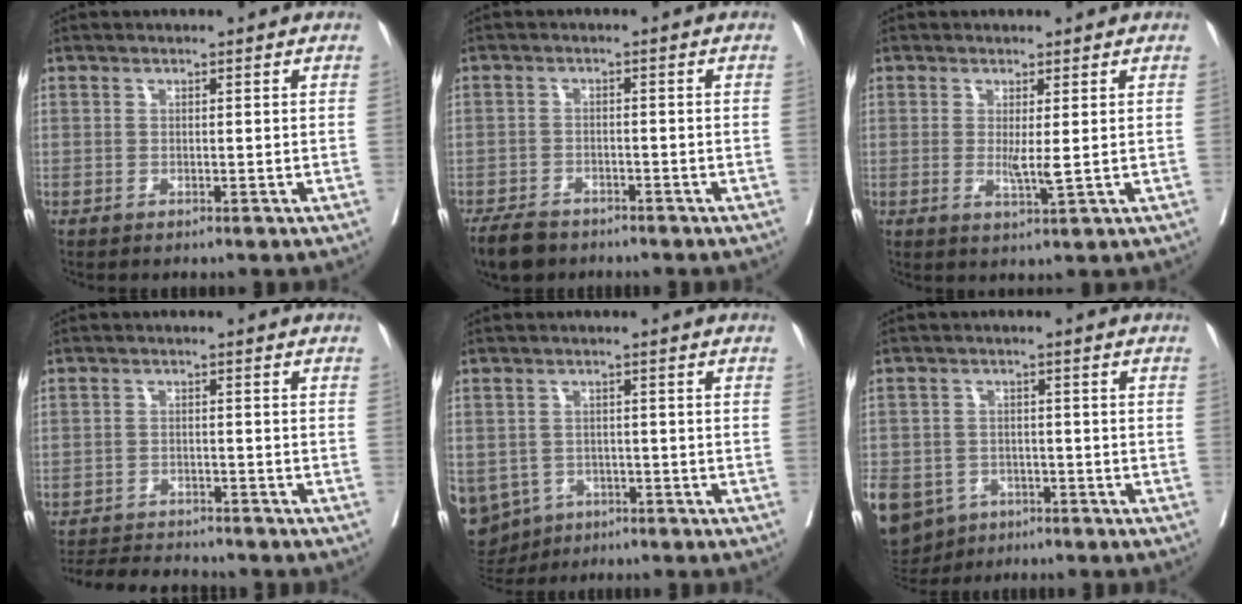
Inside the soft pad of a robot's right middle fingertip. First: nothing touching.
{"total": 5.3, "force": [-4.4, 2.3, 1.8], "torque": [-0.032, -0.005, -0.074]}
{"total": 2.6, "force": [0.2, 0.1, 2.6], "torque": [-0.053, -0.009, 0.008]}
{"total": 7.7, "force": [-7.5, 1.0, 1.7], "torque": [-0.027, -0.004, -0.117]}
{"total": 10.4, "force": [-5.2, 8.7, 2.4], "torque": [-0.095, -0.001, -0.065]}
{"total": 11.4, "force": [-6.7, 8.5, 3.6], "torque": [-0.113, -0.008, -0.097]}